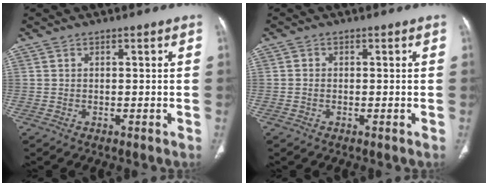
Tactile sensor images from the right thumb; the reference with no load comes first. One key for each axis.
{"total": 0.7, "fx": -0.1, "fy": 0.7, "fz": 0.3, "tx": -0.002, "ty": 0.002, "tz": -0.002}